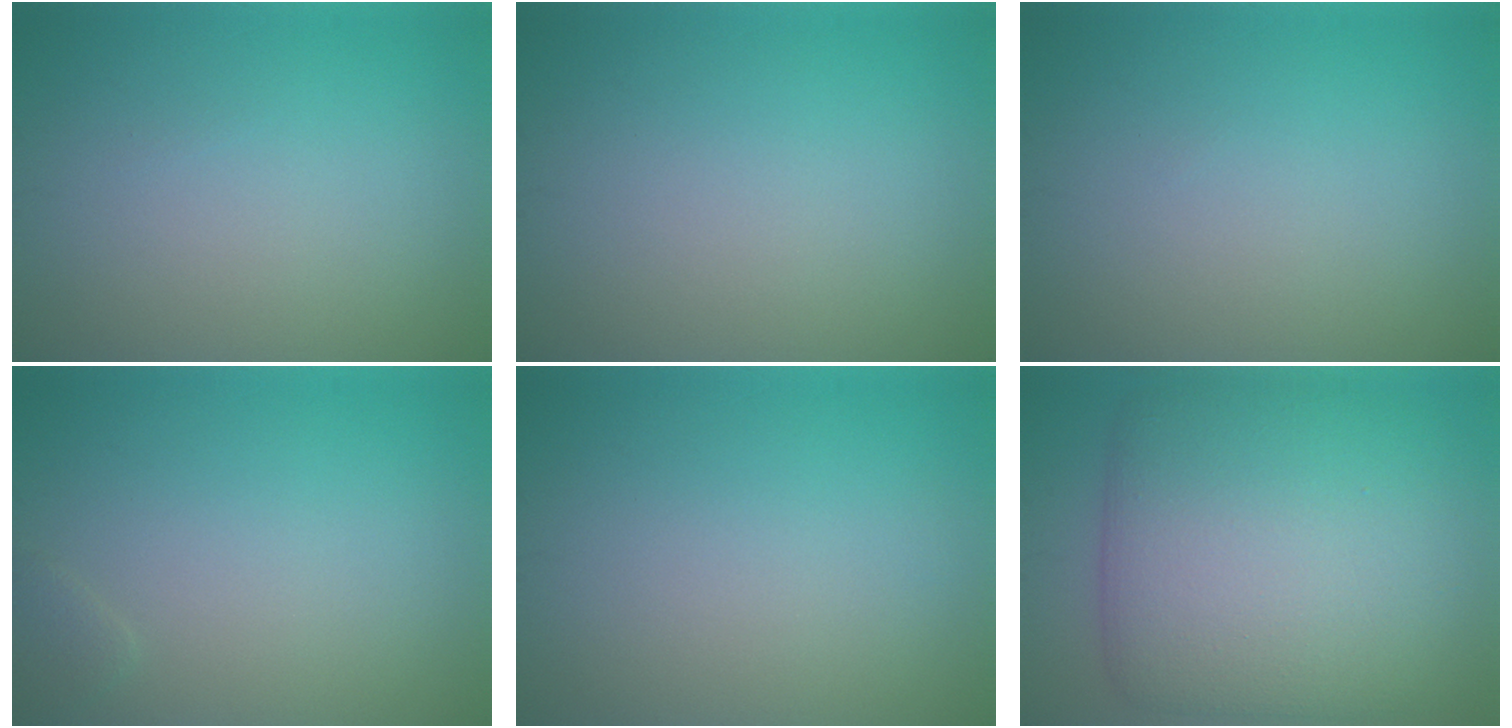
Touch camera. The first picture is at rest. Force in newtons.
{"total": 0.0}
{"total": 0.0}
{"total": 0.8, "press": 0.8, "slide": 0.0}
{"total": 0.0}
{"total": 12.3, "press": 12.3, "slide": 0.5}